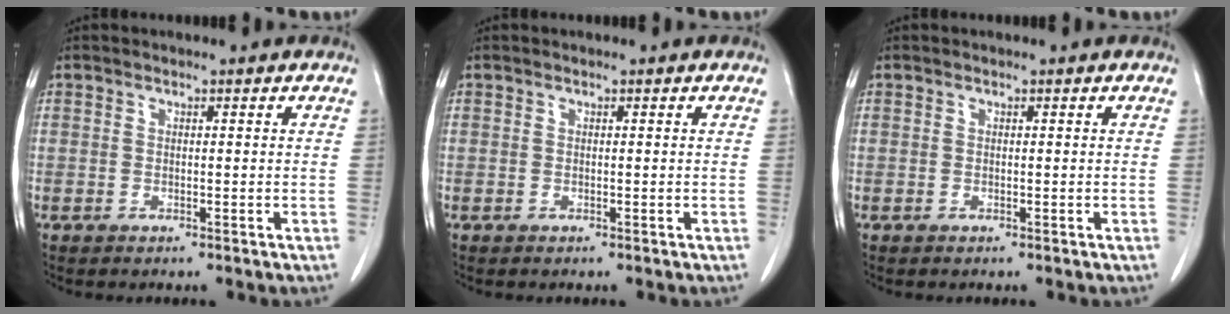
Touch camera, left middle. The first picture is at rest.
{"total": 0.0}
{"total": 0.0}